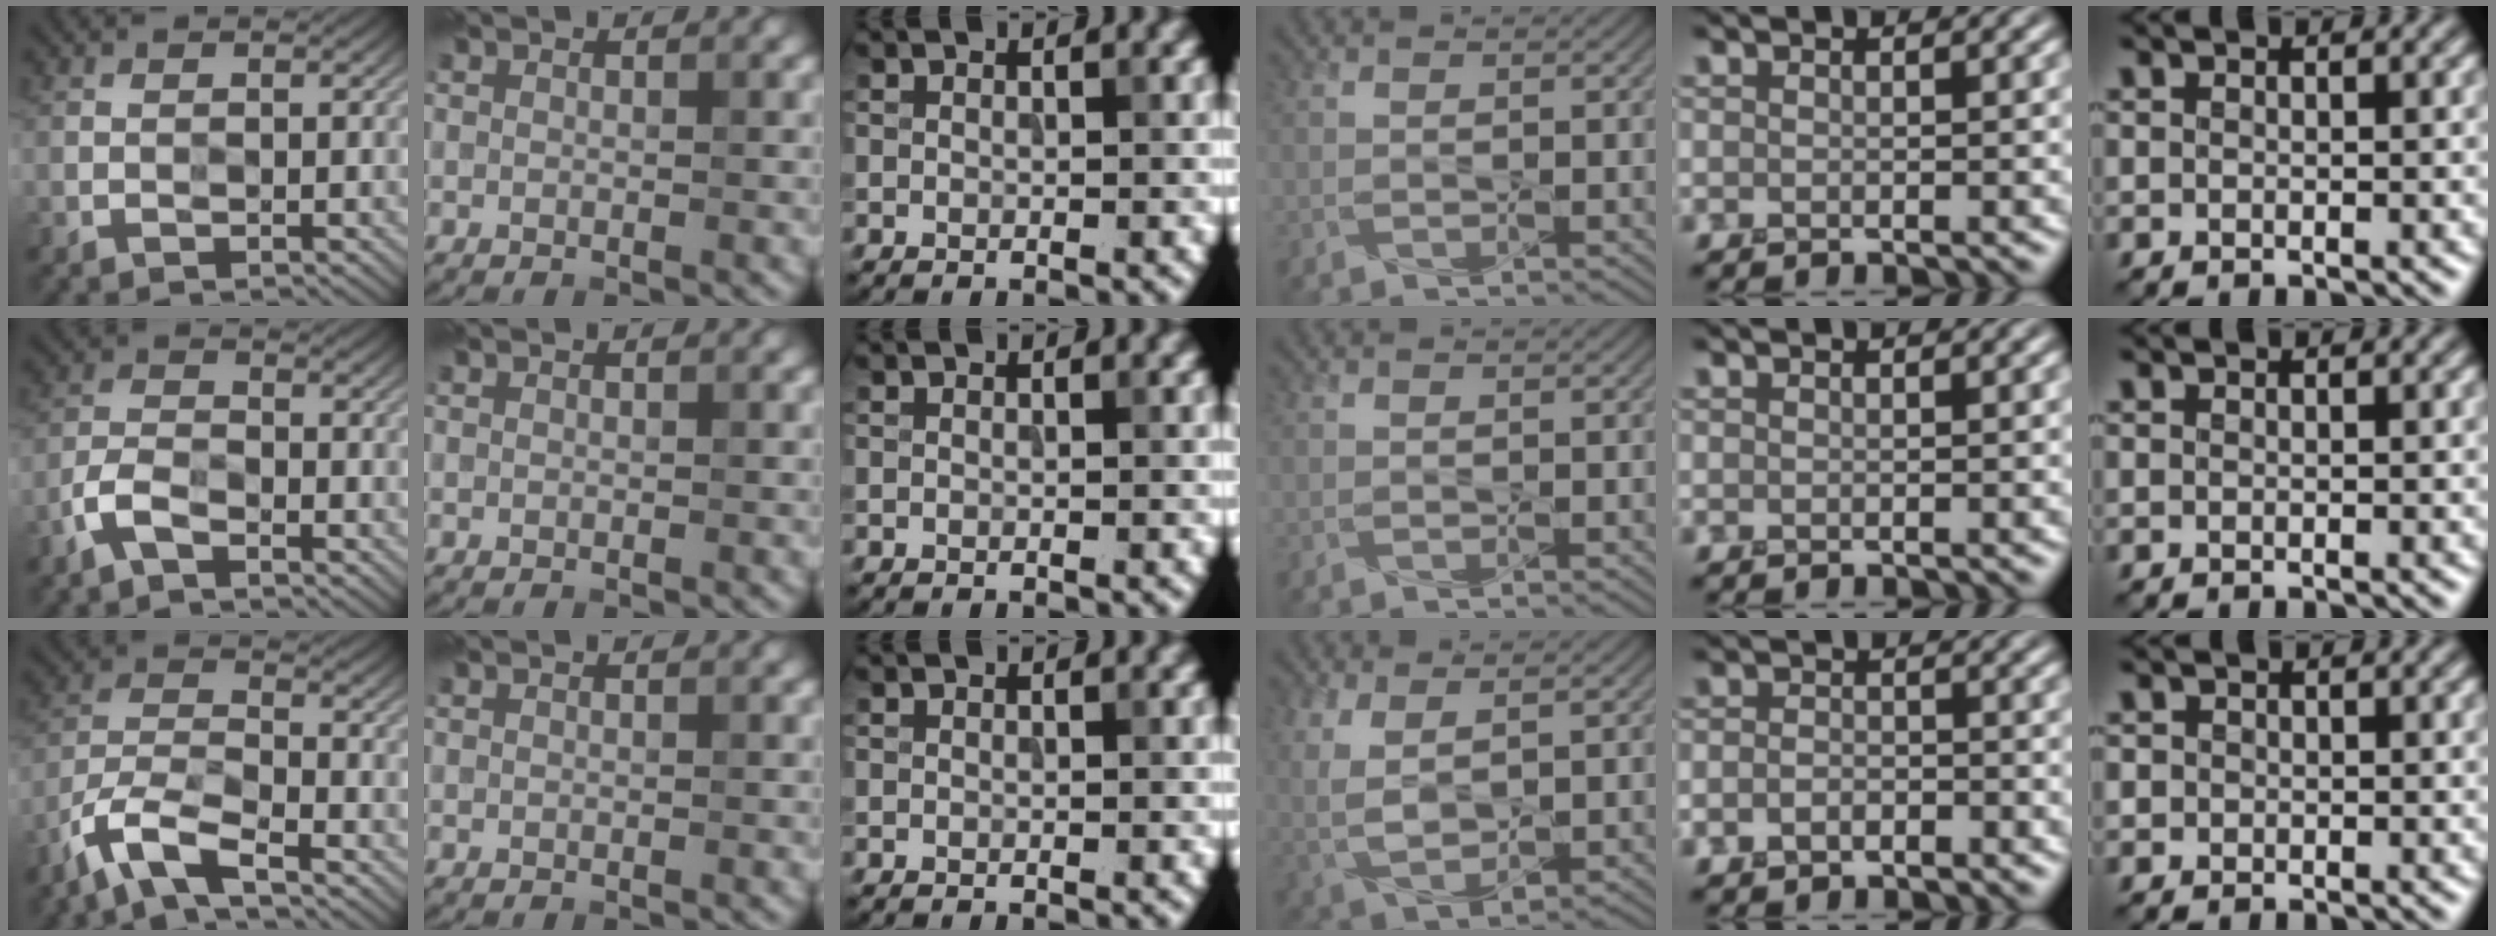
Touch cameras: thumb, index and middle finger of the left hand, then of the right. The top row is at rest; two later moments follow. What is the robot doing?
{"motion": "wipe", "object": "whiteboard"}